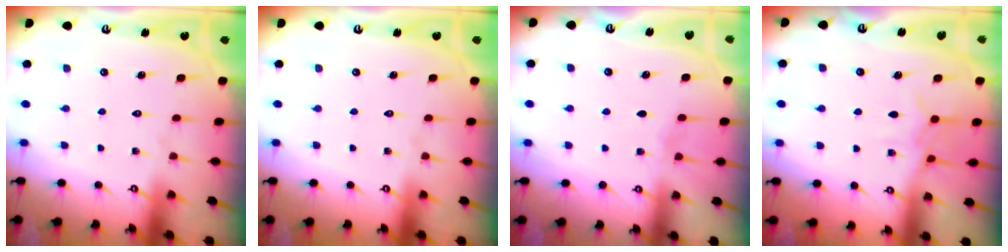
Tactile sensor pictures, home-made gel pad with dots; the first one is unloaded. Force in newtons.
{"total": 0.0}
{"total": 2.2, "press": 2.2, "slide": 0.3}
{"total": 6.6, "press": 6.6, "slide": 0.7}